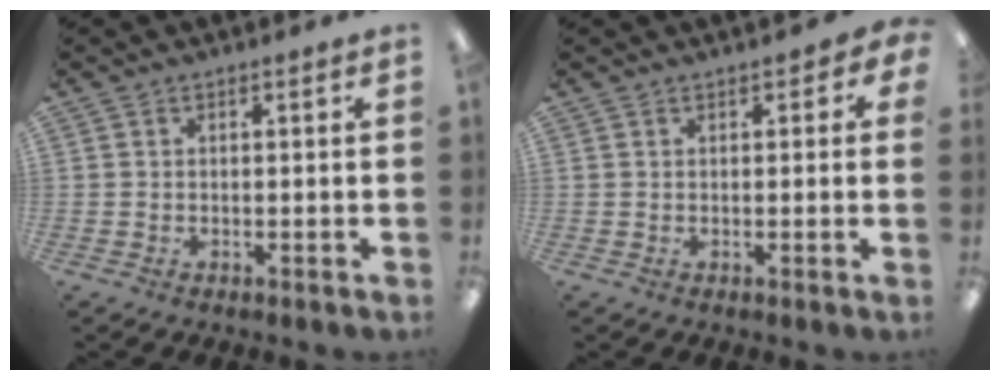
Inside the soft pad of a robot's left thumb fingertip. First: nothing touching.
{"total": 1.8, "force": [1.0, 0.8, 1.3], "torque": [-0.019, -0.001, 0.016]}